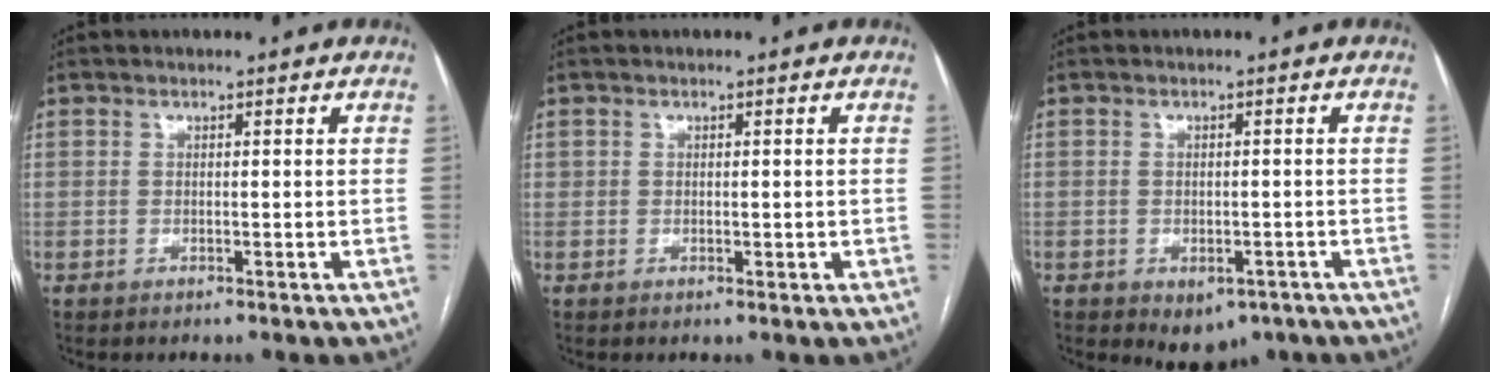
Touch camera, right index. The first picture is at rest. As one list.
[{"total": 1.2, "force": [0.1, 0.9, 0.7], "torque": [-0.011, 0.006, 0.005]}, {"total": 5.2, "force": [-3.2, 3.3, 2.4], "torque": [-0.020, -0.001, -0.034]}]